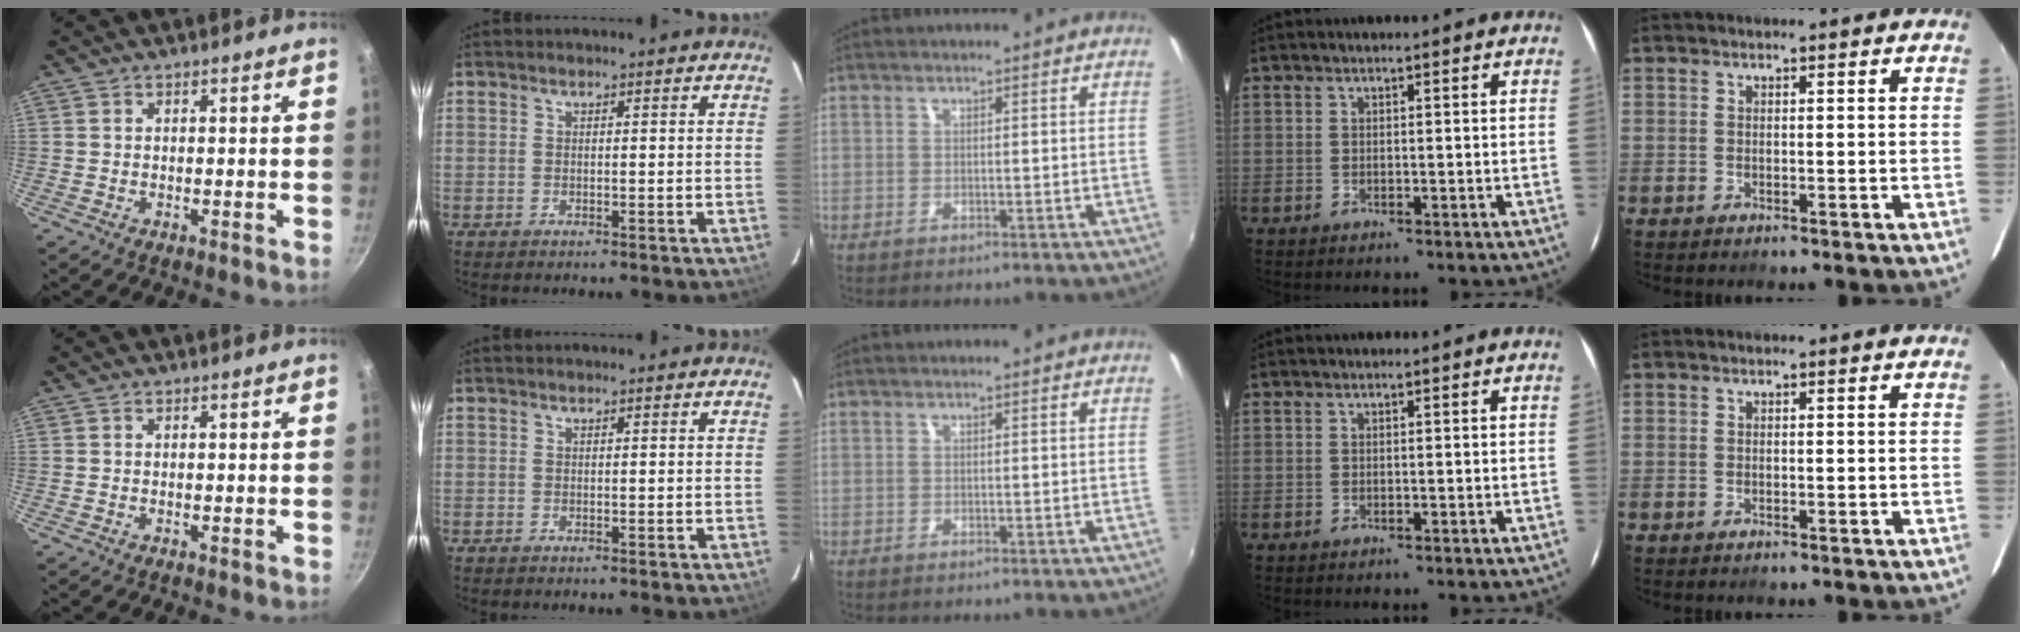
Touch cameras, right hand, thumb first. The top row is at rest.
{}